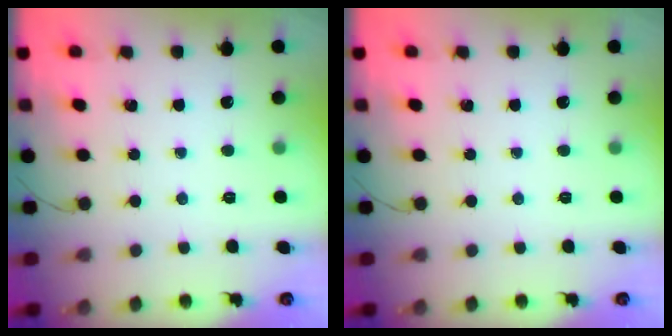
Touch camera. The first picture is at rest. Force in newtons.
{"total": 0.0}